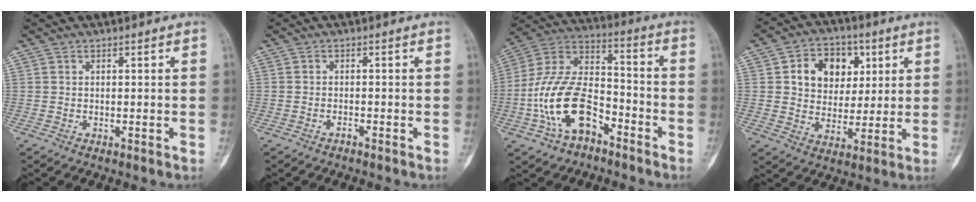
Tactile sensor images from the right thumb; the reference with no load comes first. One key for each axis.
{"total": 0.8, "fx": -0.7, "fy": 0.1, "fz": 0.2, "tx": -0.005, "ty": 0.005, "tz": -0.013}
{"total": 17.8, "fx": -7.4, "fy": 10.3, "fz": 12.5, "tx": -0.228, "ty": 0.066, "tz": -0.138}
{"total": 12.0, "fx": 3.8, "fy": 9.4, "fz": 6.5, "tx": -0.049, "ty": -0.005, "tz": 0.063}